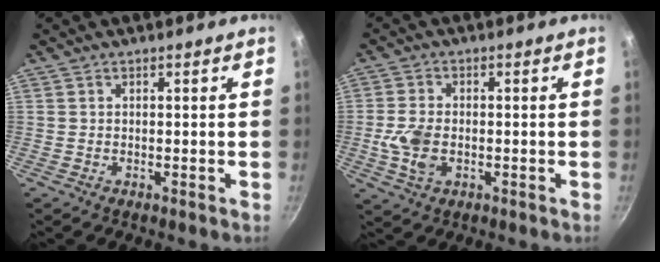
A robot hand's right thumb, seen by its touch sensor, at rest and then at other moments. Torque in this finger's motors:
{"motor_torque": [1.71, 1.00, 1.13, -0.11, 0.08]}